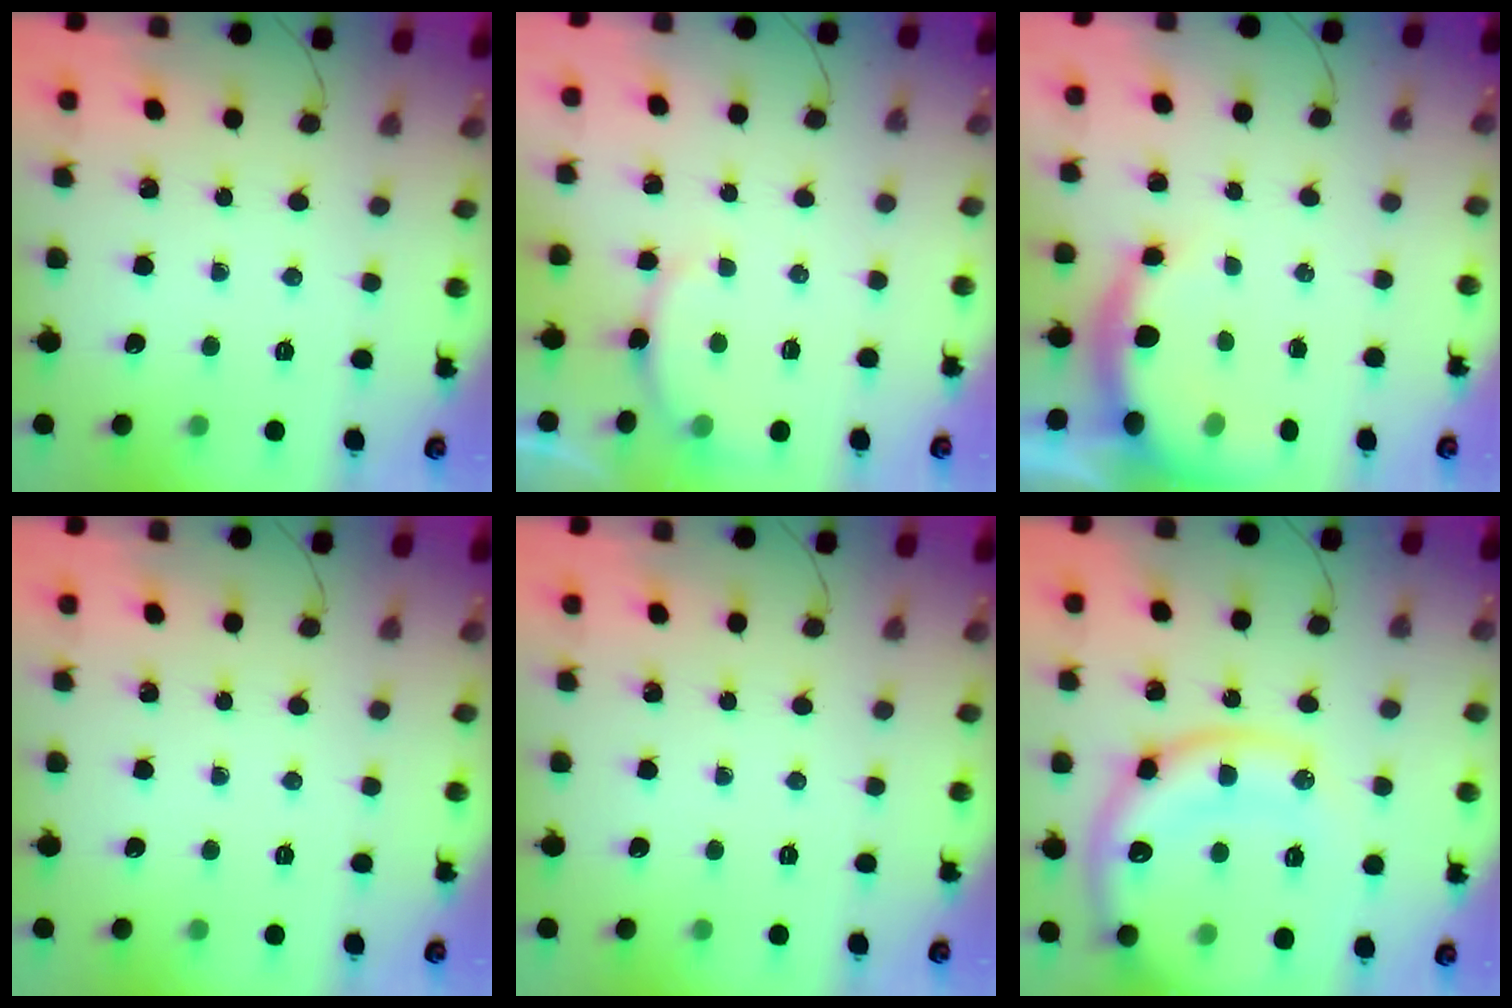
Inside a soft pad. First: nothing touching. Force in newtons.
{"total": 6.1, "press": 6.1, "slide": 1.0}
{"total": 6.7, "press": 6.6, "slide": 0.8}
{"total": 0.0}
{"total": 0.0}
{"total": 20.9, "press": 20.6, "slide": 3.3}